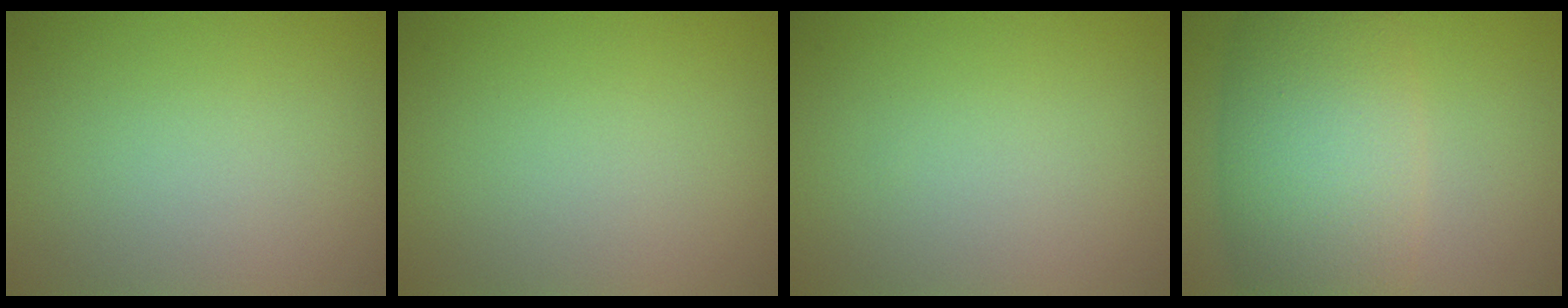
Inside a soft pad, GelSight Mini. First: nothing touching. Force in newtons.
{"total": 0.0}
{"total": 0.0}
{"total": 9.8, "press": 9.8, "slide": 0.3}